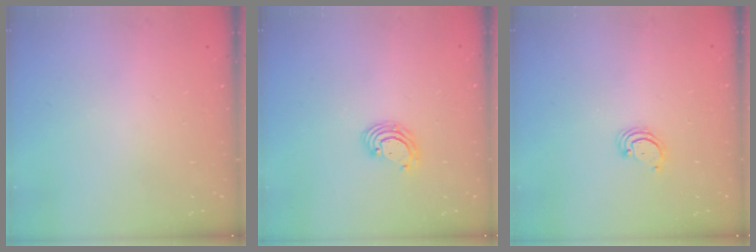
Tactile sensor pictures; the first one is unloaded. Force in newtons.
{"total": 3.8, "press": 3.8, "slide": 0.2}
{"total": 2.3, "press": 2.3, "slide": 0.2}